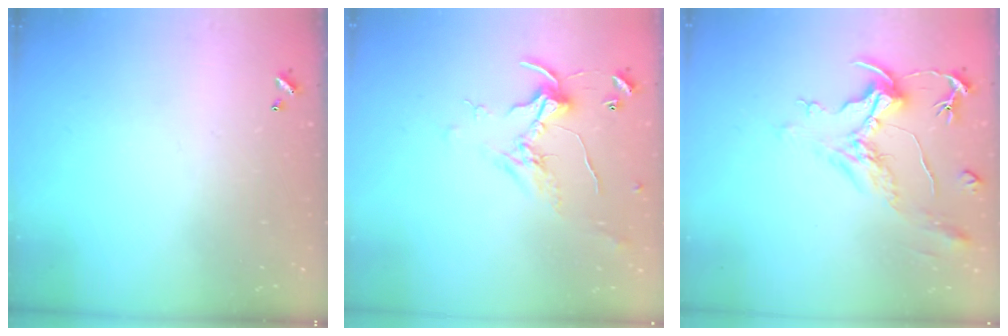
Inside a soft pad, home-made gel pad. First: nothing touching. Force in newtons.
{"total": 1.6, "press": 1.5, "slide": 0.5}
{"total": 2.1, "press": 1.6, "slide": 1.3}